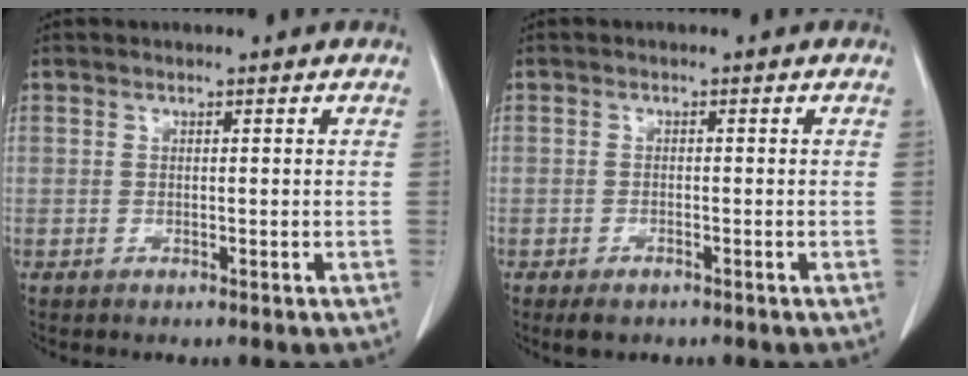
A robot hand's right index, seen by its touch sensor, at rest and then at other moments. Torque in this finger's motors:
{"motor_torque": [0.13, -0.10, 0.01, 0.02]}